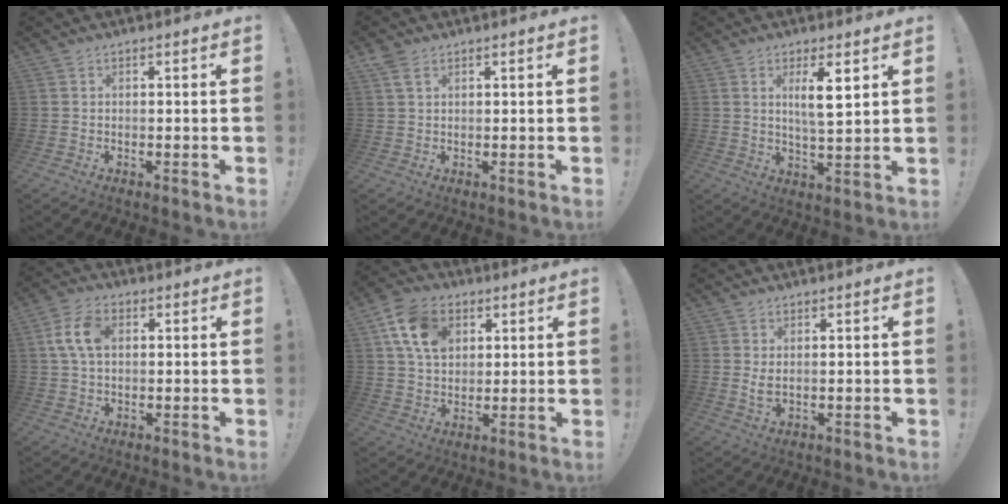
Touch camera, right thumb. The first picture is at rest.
{"total": 3.6, "force": [2.1, 1.8, 2.2], "torque": [-0.040, -0.005, 0.041]}
{"total": 7.7, "force": [3.2, 1.2, 6.9], "torque": [-0.115, -0.011, 0.048]}
{"total": 9.2, "force": [1.8, 5.8, 6.9], "torque": [-0.131, 0.008, 0.037]}
{"total": 13.8, "force": [5.4, 9.9, 7.9], "torque": [-0.138, -0.006, 0.106]}
{"total": 3.0, "force": [0.7, 1.3, 2.6], "torque": [-0.039, -0.008, 0.009]}